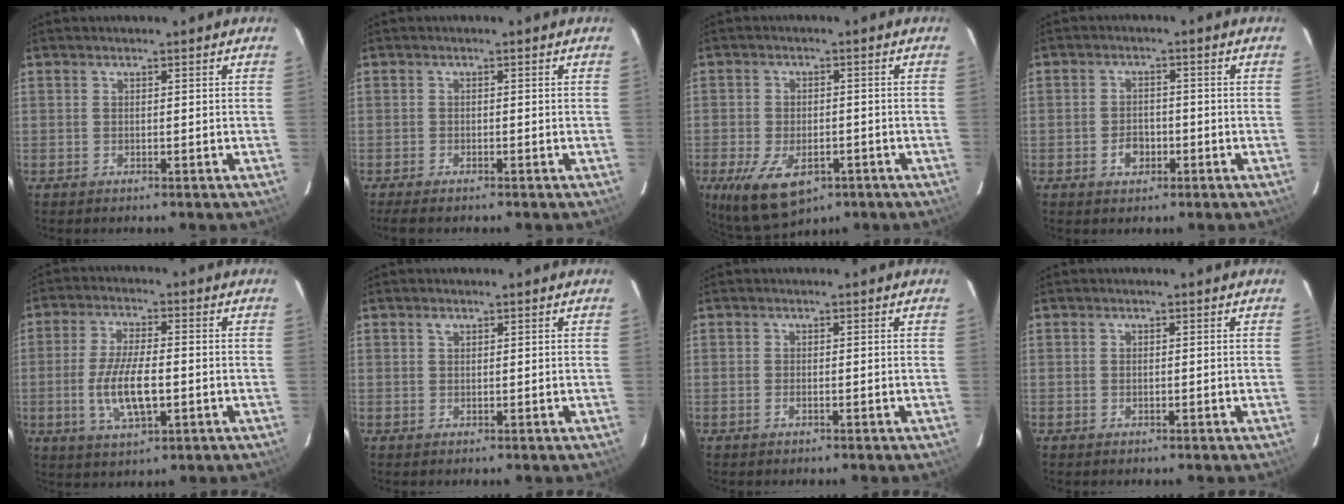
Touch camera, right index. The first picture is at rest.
{"total": 3.0, "force": [-2.6, 0.6, 1.5], "torque": [-0.036, -0.014, -0.045]}
{"total": 11.2, "force": [-5.7, 5.9, 7.6], "torque": [-0.166, -0.030, -0.087]}
{"total": 3.8, "force": [-1.6, 2.8, 2.1], "torque": [-0.038, 0.007, -0.022]}
{"total": 9.9, "force": [-2.0, 3.4, 9.1], "torque": [-0.183, -0.009, -0.034]}
{"total": 0.9, "force": [0.6, 0.6, 0.4], "torque": [-0.008, 0.003, 0.010]}
{"total": 0.8, "force": [-0.4, 0.2, 0.7], "torque": [-0.014, 0.000, -0.008]}
{"total": 0.0}